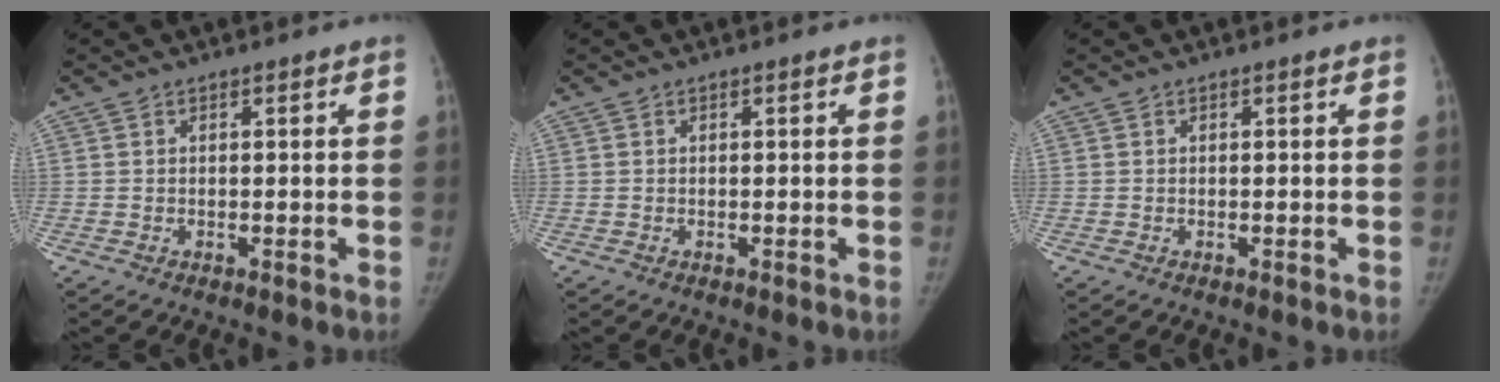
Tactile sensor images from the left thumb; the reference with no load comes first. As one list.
[{"total": 0.0}, {"total": 0.0}]